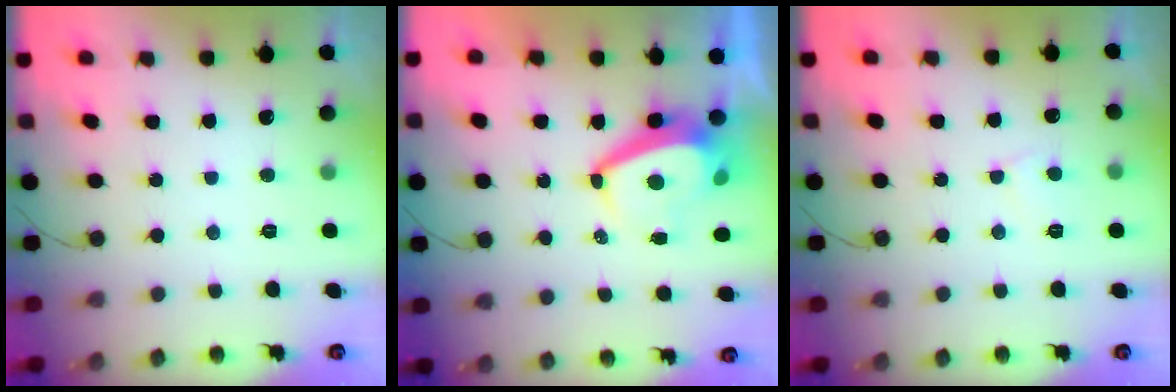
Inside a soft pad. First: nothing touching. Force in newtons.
{"total": 6.8, "press": 6.7, "slide": 0.9}
{"total": 3.8, "press": 3.8, "slide": 0.4}